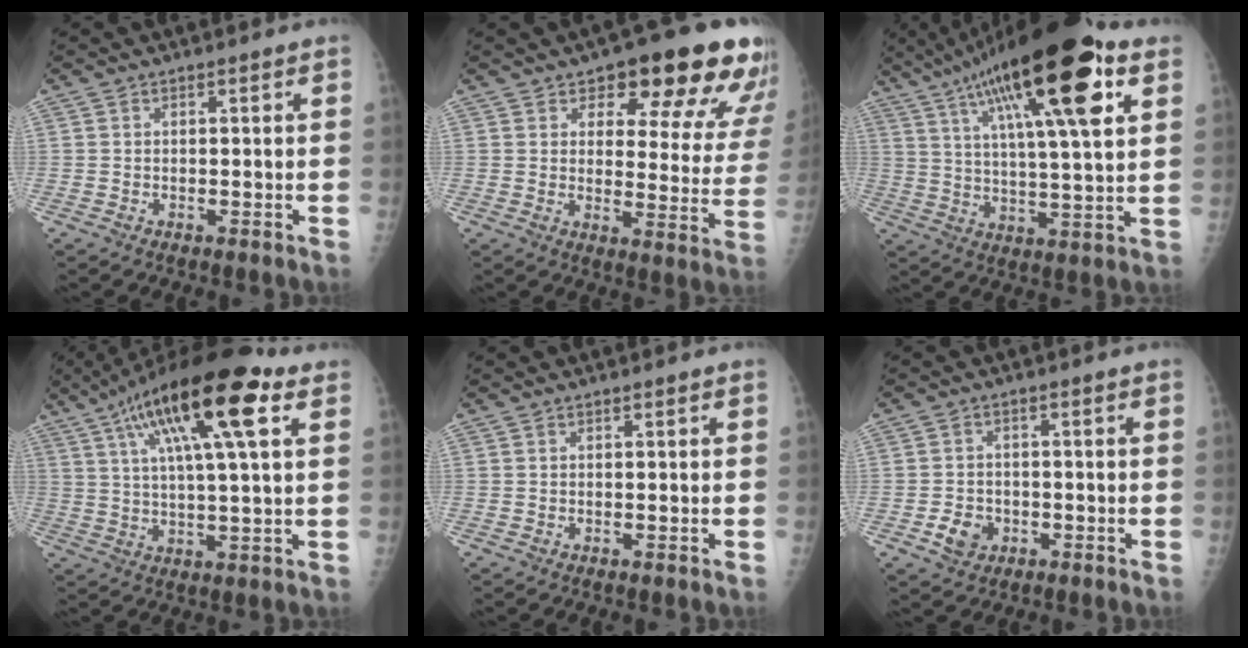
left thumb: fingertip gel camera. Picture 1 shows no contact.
{"total": 19.0, "force": [12.4, 7.7, 12.1], "torque": [-0.096, -0.059, 0.147]}
{"total": 25.0, "force": [12.1, 5.7, 21.1], "torque": [-0.346, -0.003, 0.197]}
{"total": 20.0, "force": [9.0, 4.7, 17.3], "torque": [-0.289, 0.004, 0.145]}
{"total": 0.0}
{"total": 4.5, "force": [-1.7, 3.7, 2.0], "torque": [-0.021, 0.008, -0.024]}